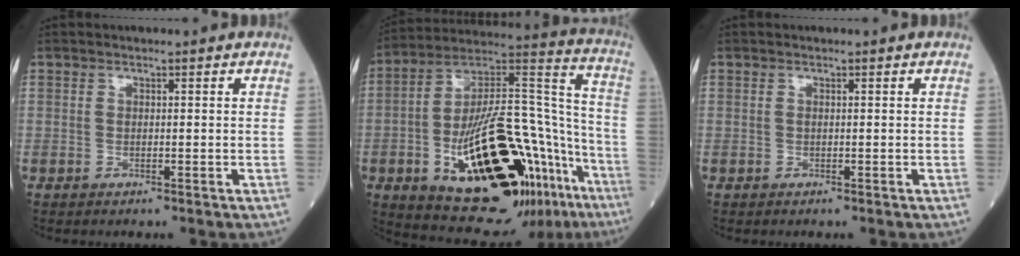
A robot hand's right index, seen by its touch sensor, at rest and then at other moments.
{"total": 31.7, "force": [-14.2, 9.9, 26.5], "torque": [-0.380, 0.006, -0.210]}
{"total": 0.0}